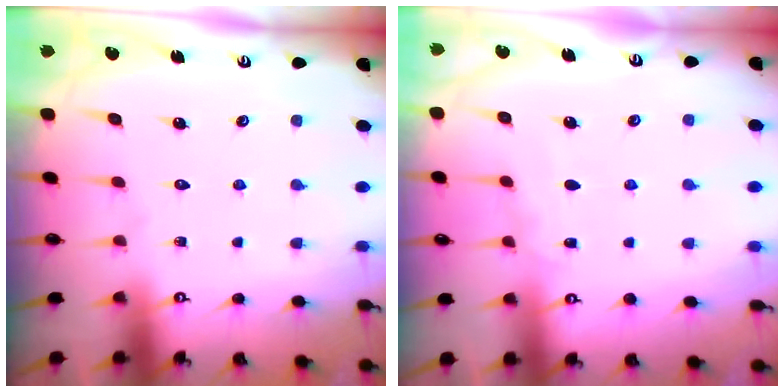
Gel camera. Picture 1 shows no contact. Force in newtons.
{"total": 4.7, "press": 4.6, "slide": 0.6}